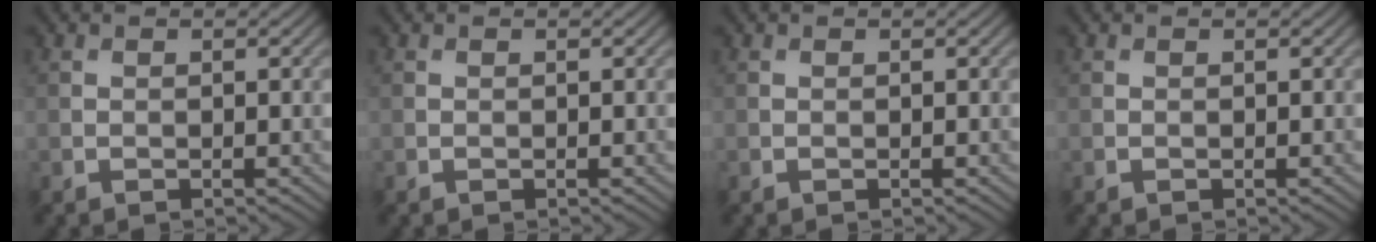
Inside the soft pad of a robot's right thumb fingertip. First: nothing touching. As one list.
[{"total": 0.0}, {"total": 0.0}, {"total": 0.0}]